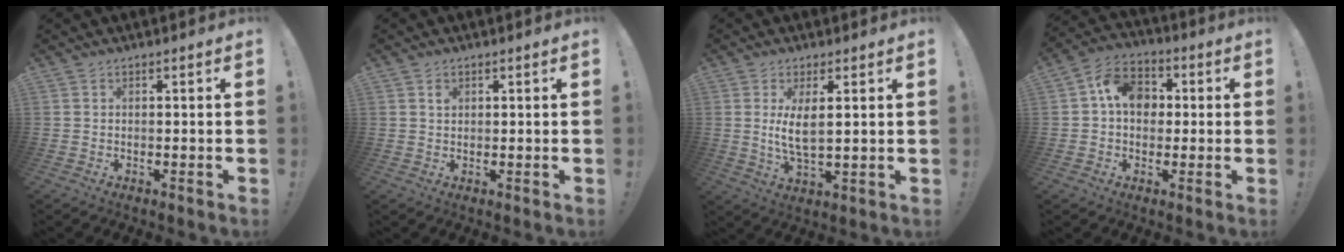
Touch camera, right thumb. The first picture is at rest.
{"total": 1.0, "force": [0.6, 0.8, 0.3], "torque": [0.004, -0.004, 0.009]}
{"total": 7.1, "force": [1.7, 2.0, 6.6], "torque": [-0.122, -0.017, 0.027]}
{"total": 10.9, "force": [2.0, 8.5, 6.5], "torque": [-0.097, 0.010, 0.040]}